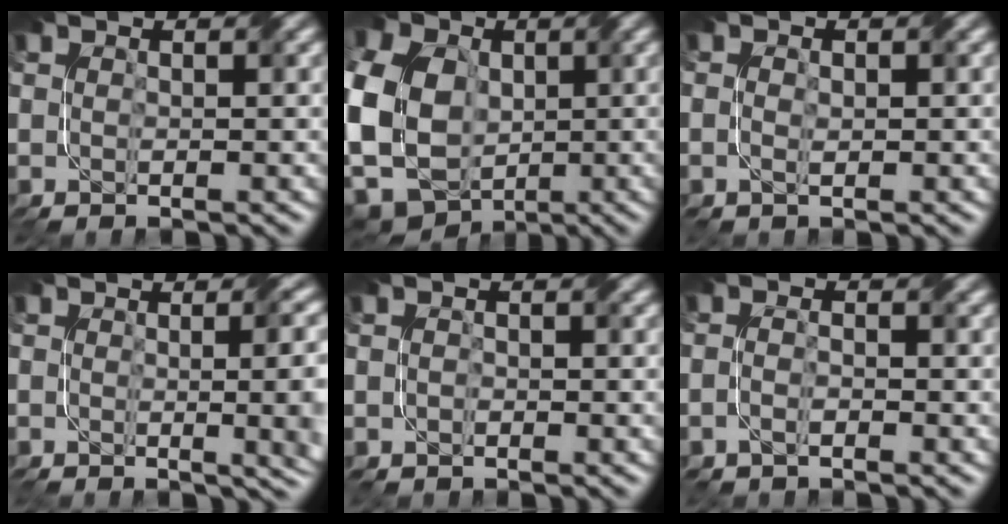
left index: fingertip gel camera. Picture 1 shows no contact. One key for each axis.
{"total": 16.4, "fx": -0.8, "fy": 13.2, "fz": 9.8, "tx": -0.240, "ty": 0.014, "tz": -0.027}
{"total": 1.4, "fx": -1.4, "fy": 0.1, "fz": -0.2, "tx": 0.002, "ty": -0.002, "tz": -0.004}
{"total": 8.0, "fx": -1.4, "fy": 3.6, "fz": 7.0, "tx": -0.020, "ty": 0.005, "tz": -0.008}
{"total": 1.6, "fx": -1.4, "fy": 0.2, "fz": -0.8, "tx": 0.018, "ty": -0.002, "tz": -0.005}
{"total": 2.1, "fx": -2.1, "fy": 0.0, "fz": -0.1, "tx": -0.007, "ty": -0.002, "tz": -0.023}